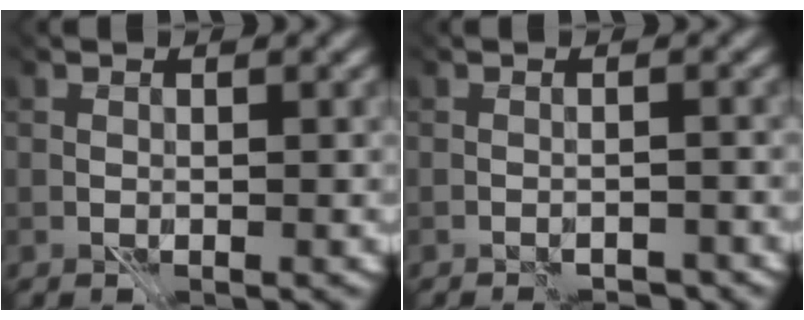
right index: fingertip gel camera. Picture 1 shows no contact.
{"total": 2.4, "force": [-2.4, 0.0, 0.2], "torque": [0.020, 0.007, -0.022]}